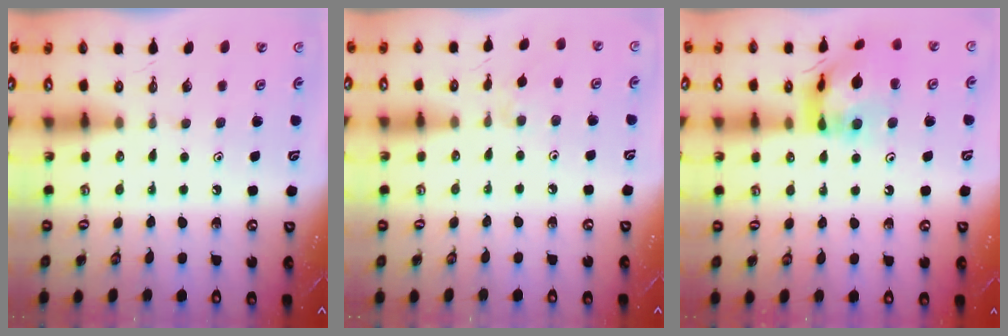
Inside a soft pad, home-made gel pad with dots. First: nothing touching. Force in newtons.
{"total": 1.5, "press": 1.4, "slide": 0.4}
{"total": 12.3, "press": 12.2, "slide": 1.1}